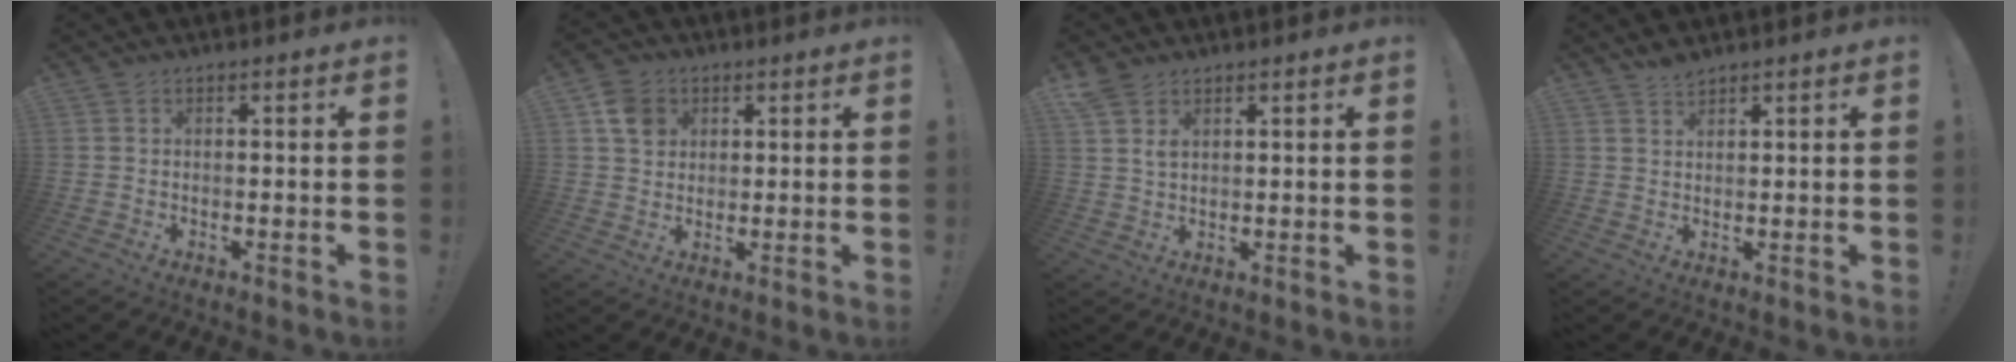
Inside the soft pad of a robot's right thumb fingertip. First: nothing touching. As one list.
[{"total": 6.8, "force": [2.9, 5.5, 2.7], "torque": [-0.034, -0.004, 0.056]}, {"total": 4.0, "force": [2.7, 2.0, 2.2], "torque": [-0.042, -0.011, 0.051]}, {"total": 2.4, "force": [2.2, 0.7, 0.7], "torque": [0.000, -0.017, 0.038]}]